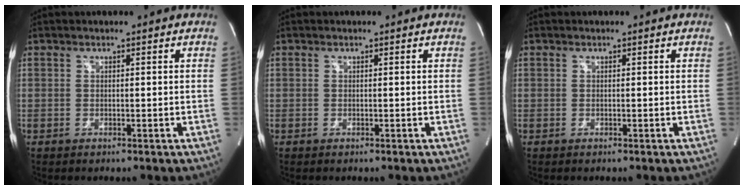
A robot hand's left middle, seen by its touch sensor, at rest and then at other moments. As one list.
[{"total": 0.0}, {"total": 0.0}]